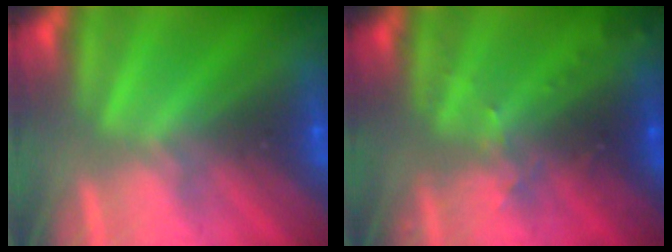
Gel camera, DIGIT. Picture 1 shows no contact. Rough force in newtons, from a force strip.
{"total": 3.0}